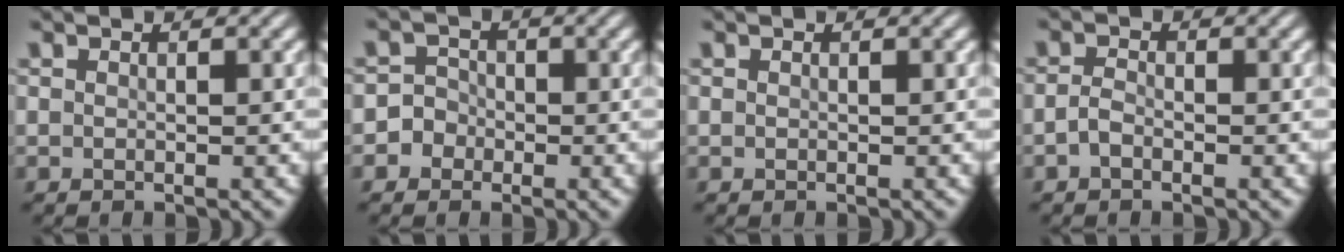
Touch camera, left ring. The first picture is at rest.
{"total": 2.8, "force": [-1.2, 2.5, 0.3], "torque": [0.023, 0.009, -0.034]}
{"total": 0.0}
{"total": 1.3, "force": [-0.7, 0.7, 0.8], "torque": [-0.019, 0.003, -0.018]}